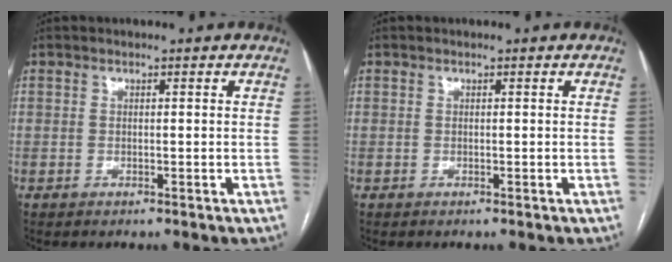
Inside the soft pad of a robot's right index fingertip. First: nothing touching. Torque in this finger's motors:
{"motor_torque": [0.00, 0.00, 0.00, 0.01]}